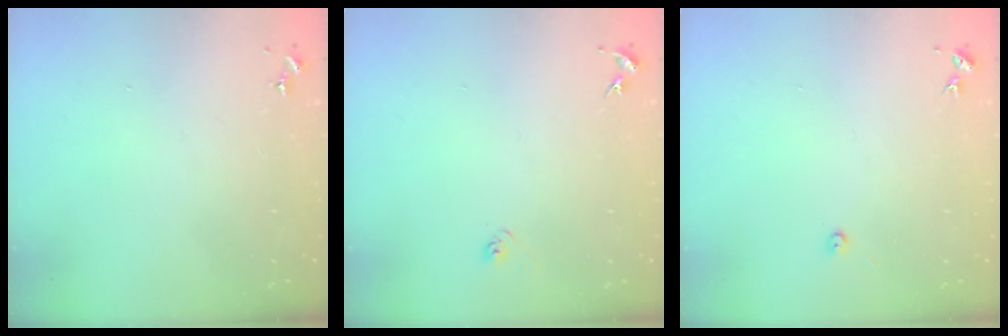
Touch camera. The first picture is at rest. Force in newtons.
{"total": 3.3, "press": 3.2, "slide": 0.8}
{"total": 3.0, "press": 3.0, "slide": 0.4}